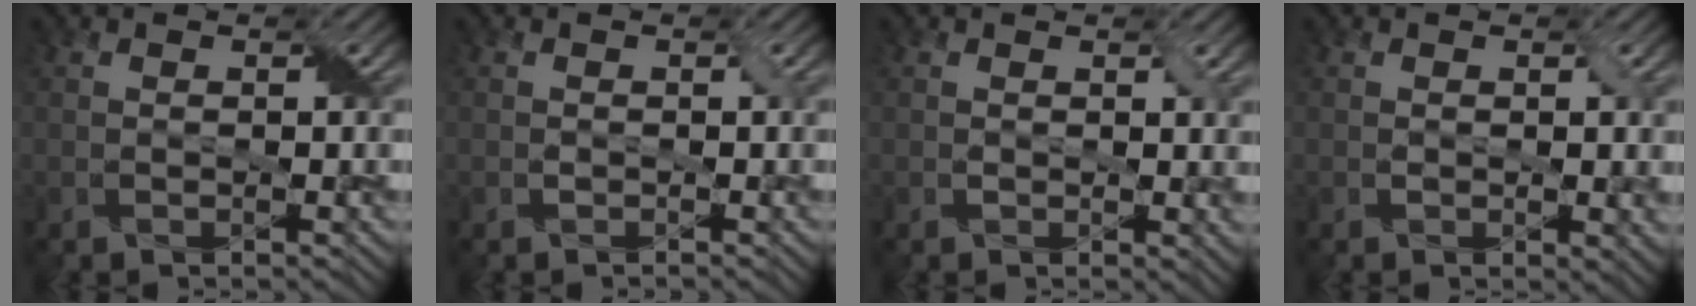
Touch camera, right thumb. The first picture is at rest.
{"total": 0.7, "force": [-0.3, 0.4, 0.4], "torque": [-0.009, 0.001, -0.005]}
{"total": 1.5, "force": [0.5, 0.8, 1.2], "torque": [-0.022, -0.005, 0.012]}
{"total": 2.1, "force": [0.1, 1.1, 1.8], "torque": [-0.030, -0.006, 0.007]}